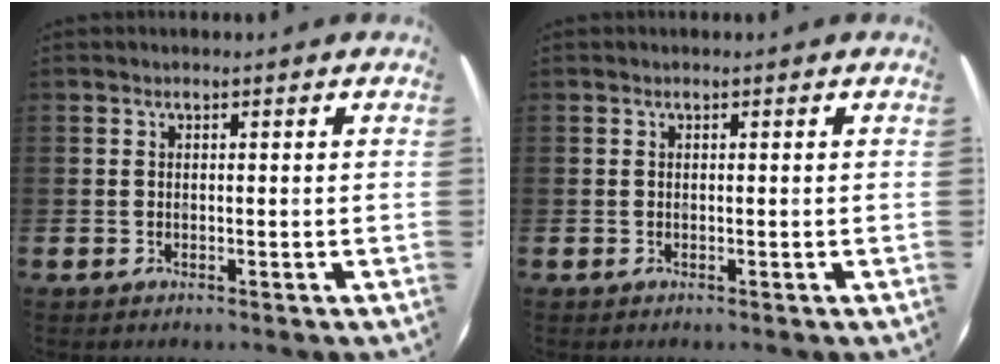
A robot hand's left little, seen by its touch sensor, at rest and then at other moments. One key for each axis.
{"total": 0.0}